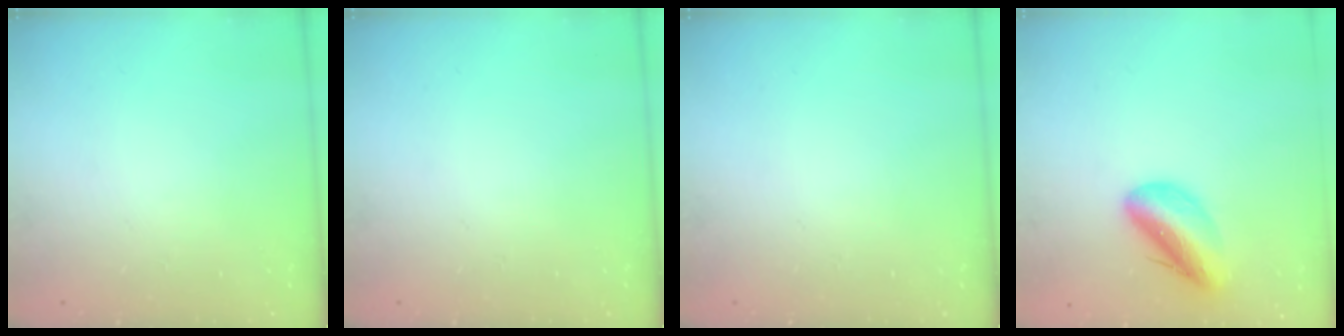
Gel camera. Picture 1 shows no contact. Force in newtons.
{"total": 0.0}
{"total": 0.0}
{"total": 10.8, "press": 10.3, "slide": 3.1}